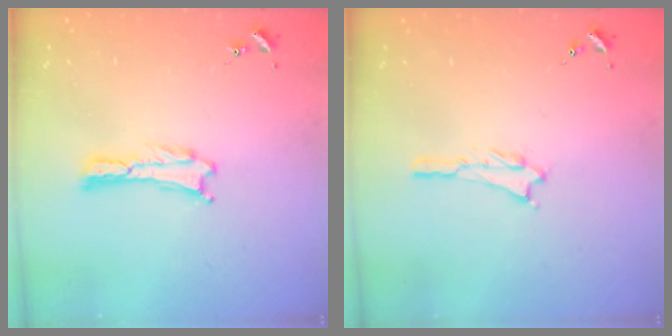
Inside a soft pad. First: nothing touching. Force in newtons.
{"total": 0.8, "press": 0.8, "slide": 0.2}